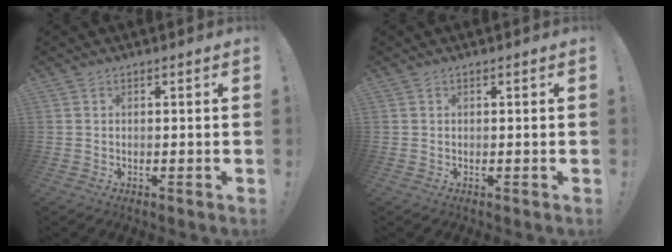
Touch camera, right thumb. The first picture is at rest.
{"total": 0.0}